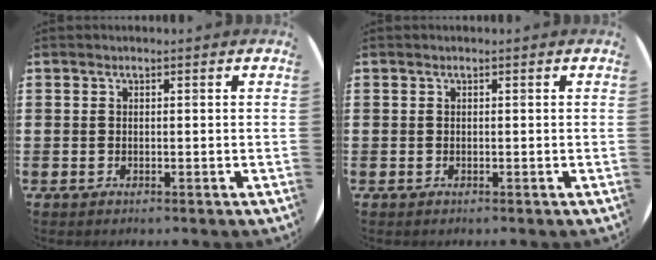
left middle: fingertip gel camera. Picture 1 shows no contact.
{"total": 0.0}